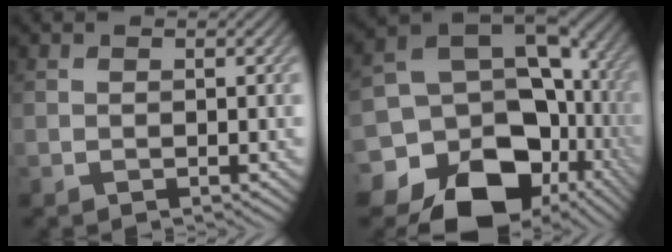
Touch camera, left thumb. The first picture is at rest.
{"total": 20.2, "force": [-7.5, 15.9, 10.0], "torque": [-0.189, -0.030, -0.099]}